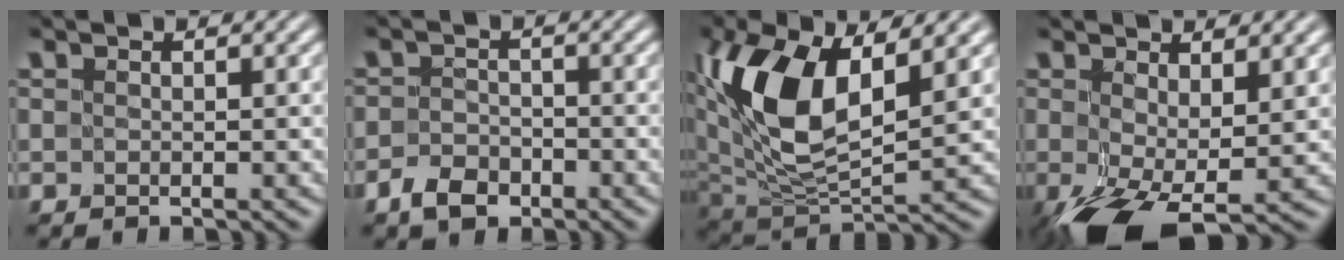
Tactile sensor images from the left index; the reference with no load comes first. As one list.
[{"total": 2.9, "force": [-2.0, 1.8, 1.1], "torque": [-0.017, 0.000, -0.044]}, {"total": 10.6, "force": [3.5, 5.2, 8.6], "torque": [-0.180, -0.003, 0.060]}, {"total": 6.8, "force": [-1.9, 3.2, 5.6], "torque": [-0.123, -0.023, -0.027]}]